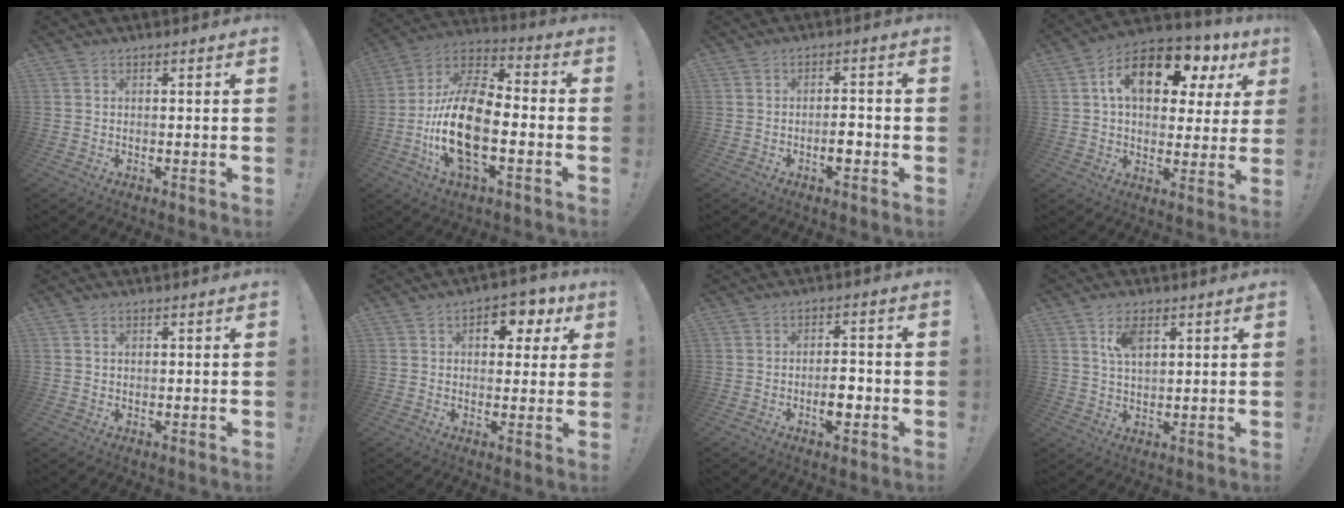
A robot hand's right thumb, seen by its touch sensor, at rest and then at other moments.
{"total": 20.1, "force": [-4.8, 10.2, 16.6], "torque": [-0.335, 0.023, -0.077]}
{"total": 4.1, "force": [-1.4, 1.7, 3.4], "torque": [-0.044, 0.009, -0.024]}
{"total": 17.2, "force": [7.2, 9.3, 12.5], "torque": [-0.196, -0.024, 0.118]}
{"total": 0.9, "force": [0.4, 0.6, 0.4], "torque": [-0.003, 0.000, 0.005]}
{"total": 7.5, "force": [2.9, 5.4, 4.4], "torque": [-0.043, -0.015, 0.047]}
{"total": 5.6, "force": [-1.6, 2.6, 4.7], "torque": [-0.065, 0.005, -0.030]}
{"total": 6.8, "force": [3.3, 3.6, 4.8], "torque": [-0.081, -0.008, 0.058]}